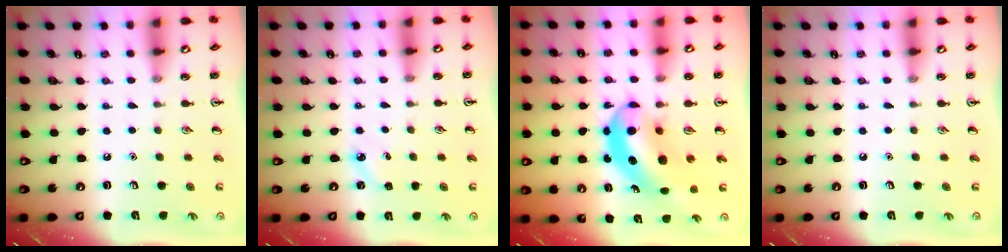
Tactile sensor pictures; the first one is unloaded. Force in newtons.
{"total": 3.1, "press": 3.0, "slide": 0.9}
{"total": 9.9, "press": 9.4, "slide": 3.1}
{"total": 0.0}